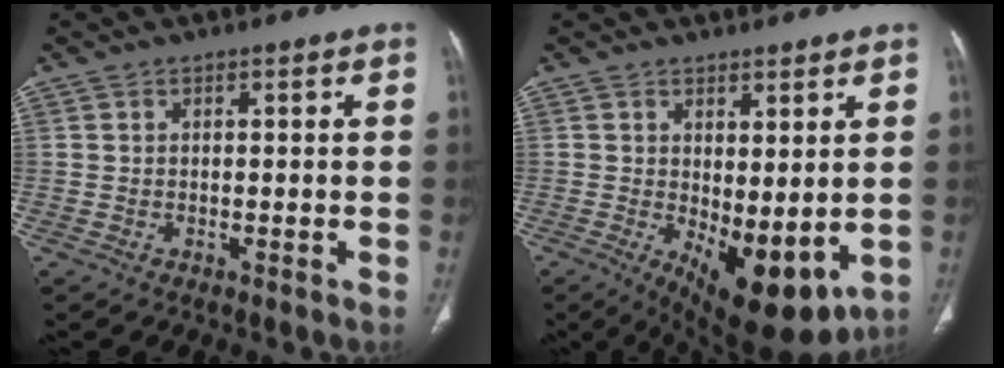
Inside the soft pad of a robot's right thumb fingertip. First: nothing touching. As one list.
[{"total": 11.7, "force": [-1.5, 5.1, 10.4], "torque": [-0.143, -0.021, 0.000]}]